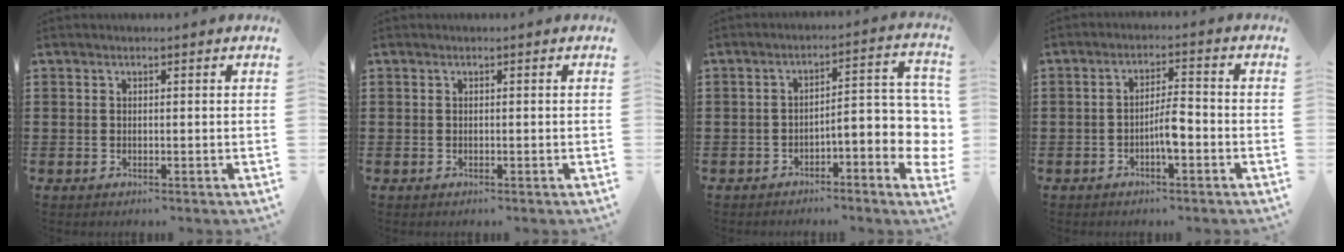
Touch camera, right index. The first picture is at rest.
{"total": 0.0}
{"total": 4.3, "force": [-2.6, 1.0, 3.3], "torque": [-0.050, -0.013, -0.055]}
{"total": 4.4, "force": [-1.5, 1.0, 4.0], "torque": [-0.076, 0.004, -0.030]}